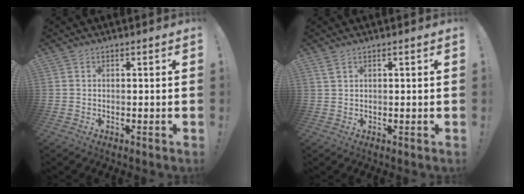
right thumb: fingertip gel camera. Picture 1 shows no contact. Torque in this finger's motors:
{"motor_torque": [-0.09, 0.16, 0.27, 0.05, 0.00]}